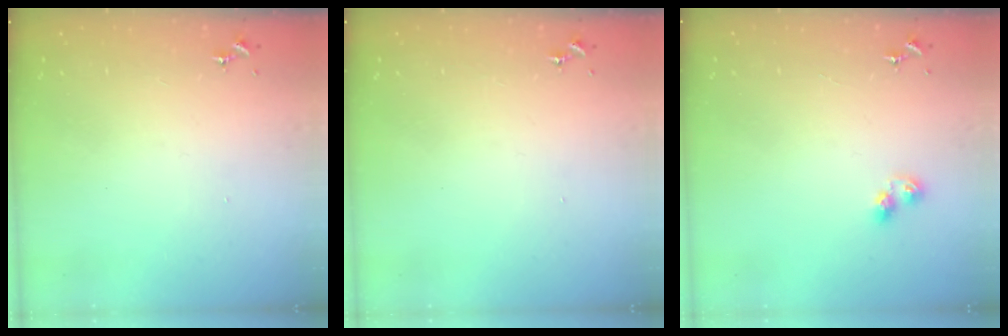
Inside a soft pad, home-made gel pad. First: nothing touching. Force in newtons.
{"total": 0.0}
{"total": 5.7, "press": 5.7, "slide": 0.5}